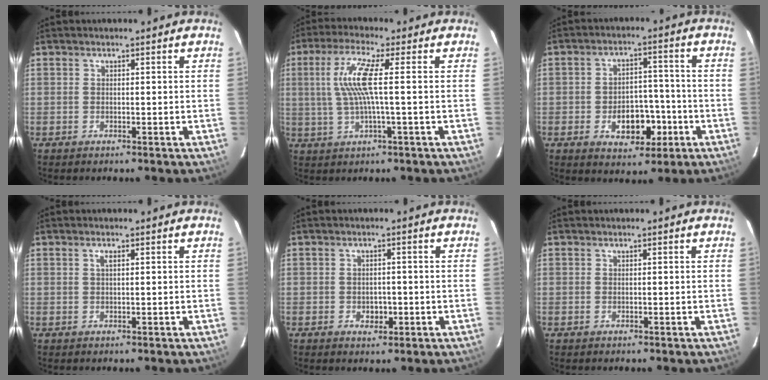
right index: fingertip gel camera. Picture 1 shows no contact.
{"total": 8.1, "force": [0.7, 0.0, 8.1], "torque": [-0.161, 0.002, 0.020]}
{"total": 9.2, "force": [-3.8, 5.9, 6.0], "torque": [-0.111, 0.015, -0.041]}
{"total": 1.0, "force": [0.4, 0.3, 0.9], "torque": [-0.017, 0.003, 0.006]}
{"total": 2.7, "force": [-1.0, 2.1, 1.2], "torque": [-0.022, 0.004, -0.008]}
{"total": 0.0}